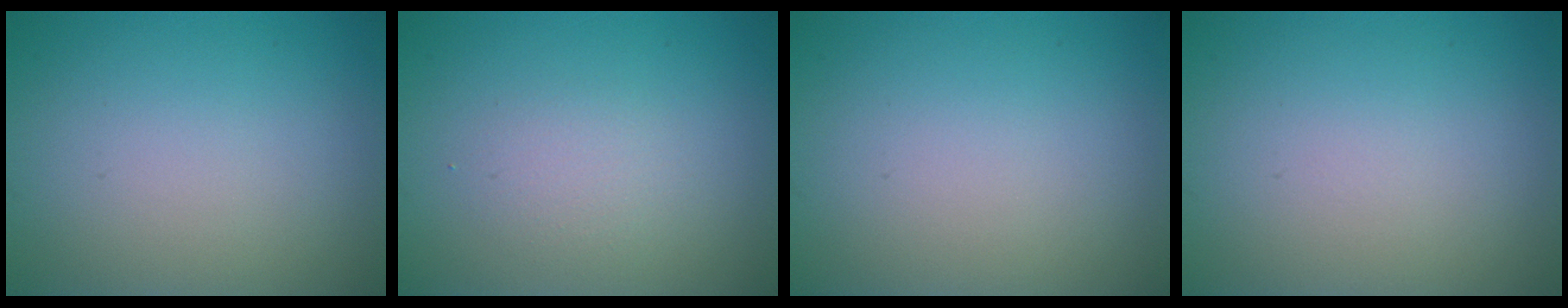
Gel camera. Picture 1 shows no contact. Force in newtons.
{"total": 1.6, "press": 1.6, "slide": 0.1}
{"total": 0.0}
{"total": 0.0}